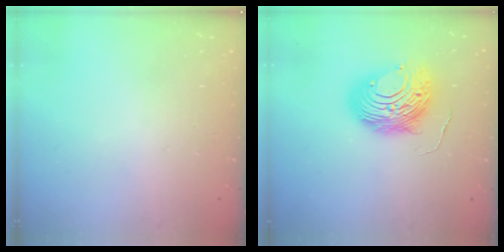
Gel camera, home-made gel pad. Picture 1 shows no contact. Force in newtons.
{"total": 11.2, "press": 11.1, "slide": 1.1}